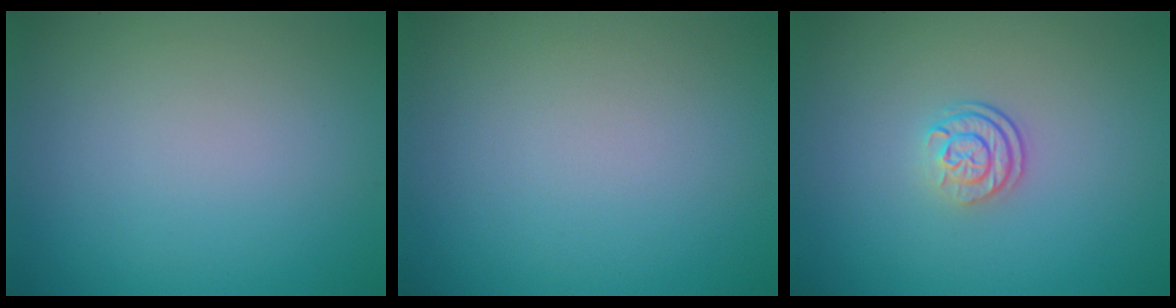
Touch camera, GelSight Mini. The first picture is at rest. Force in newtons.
{"total": 0.0}
{"total": 2.3, "press": 1.7, "slide": 1.7}